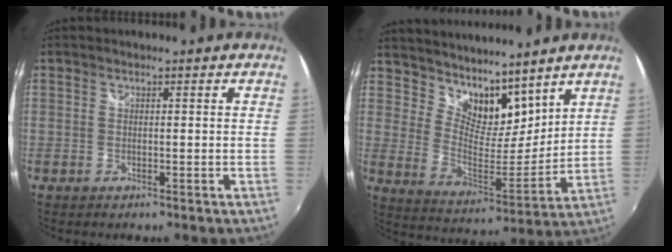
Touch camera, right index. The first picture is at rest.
{"total": 12.4, "force": [10.0, 5.5, 4.8], "torque": [-0.083, -0.004, 0.183]}